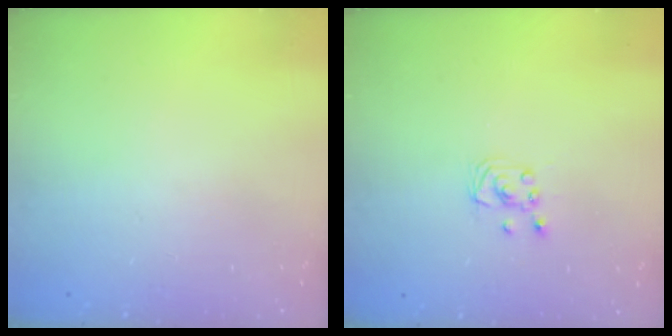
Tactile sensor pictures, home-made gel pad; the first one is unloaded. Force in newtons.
{"total": 2.3, "press": 2.2, "slide": 0.3}